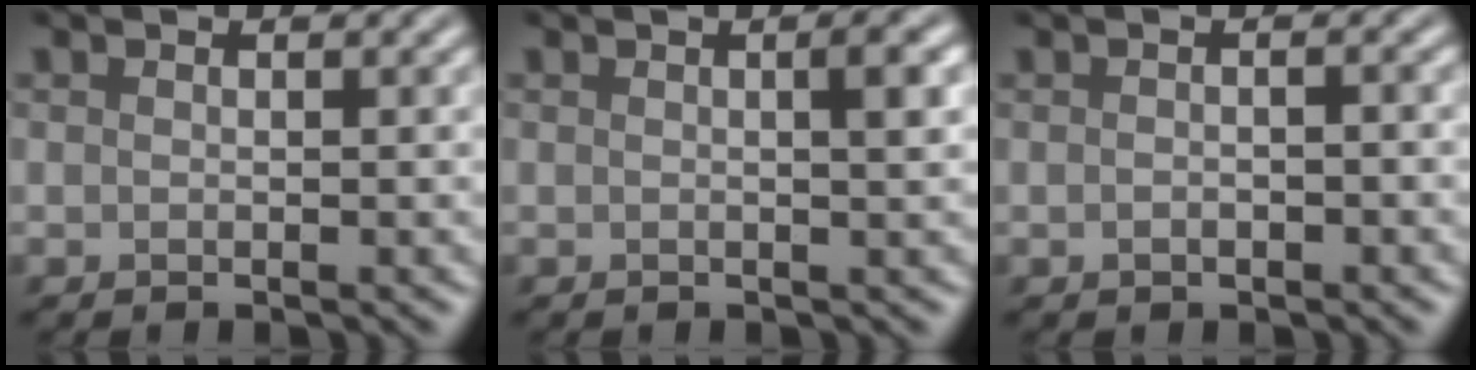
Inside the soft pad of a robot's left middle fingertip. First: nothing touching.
{"total": 2.1, "force": [0.4, 0.4, 2.0], "torque": [-0.024, 0.007, 0.003]}
{"total": 1.8, "force": [0.0, 0.9, 1.5], "torque": [-0.016, 0.001, -0.011]}